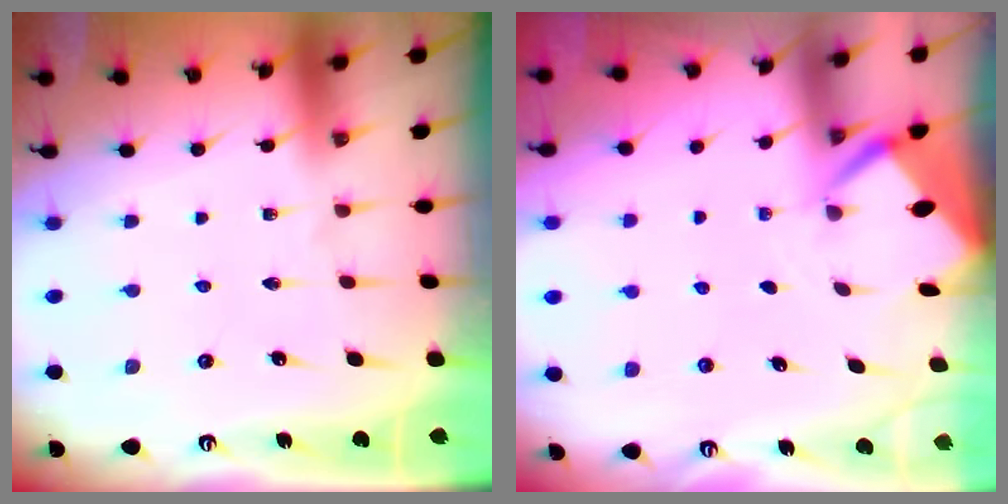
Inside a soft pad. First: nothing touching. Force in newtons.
{"total": 2.4, "press": 2.4, "slide": 0.3}